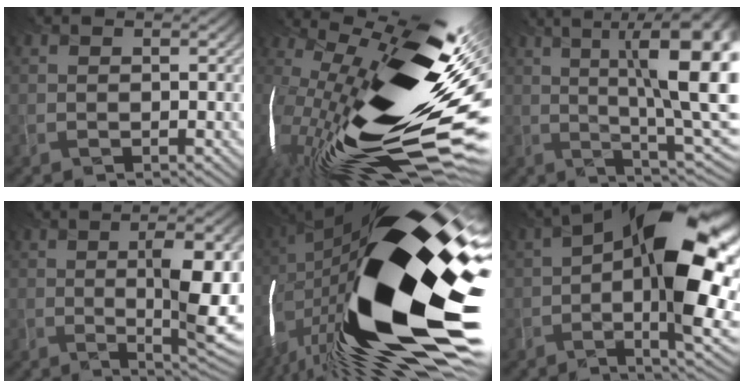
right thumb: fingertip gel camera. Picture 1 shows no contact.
{"total": 20.8, "force": [-1.8, 7.0, 19.5], "torque": [-0.357, -0.023, -0.043]}
{"total": 16.0, "force": [3.3, 3.7, 15.2], "torque": [-0.189, 0.030, 0.061]}
{"total": 10.0, "force": [0.0, 1.7, 9.8], "torque": [-0.158, 0.003, 0.012]}
{"total": 23.7, "force": [-2.1, 8.5, 22.1], "torque": [-0.425, -0.037, -0.045]}
{"total": 17.1, "force": [0.4, 6.3, 16.0], "torque": [-0.241, 0.024, 0.008]}